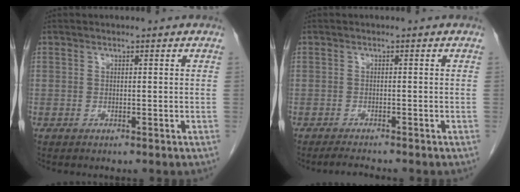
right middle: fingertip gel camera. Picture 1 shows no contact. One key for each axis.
{"total": 2.2, "fx": -2.1, "fy": -0.1, "fz": 0.7, "tx": -0.020, "ty": -0.011, "tz": -0.035}